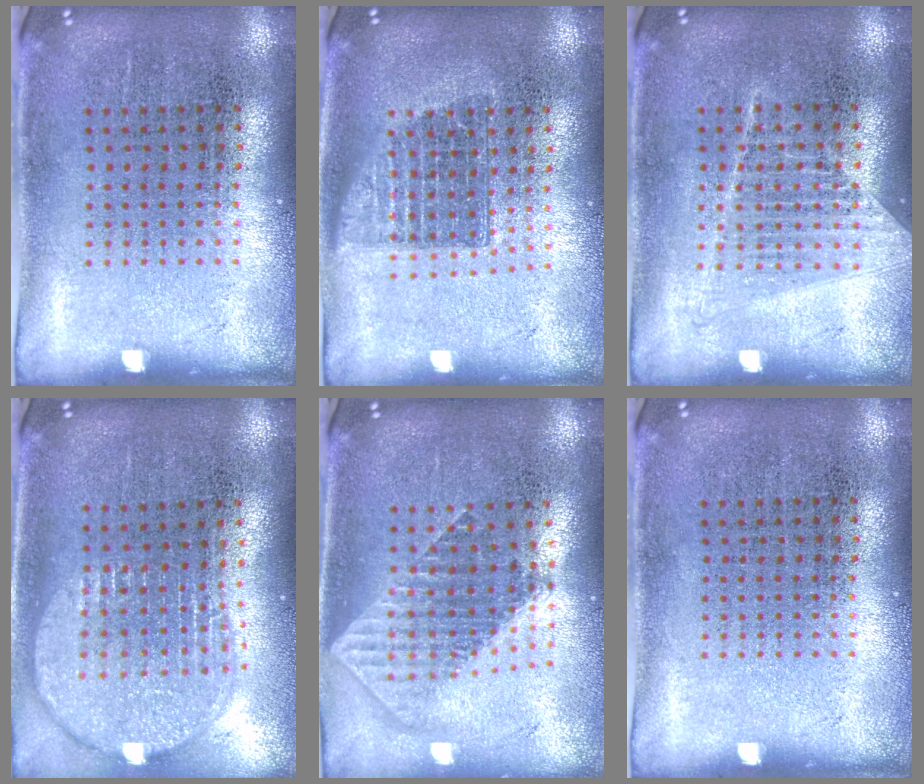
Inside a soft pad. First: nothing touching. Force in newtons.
{"total": 1.4, "press": 1.1, "slide": 0.8}
{"total": 1.2, "press": 1.1, "slide": 0.4}
{"total": 2.0, "press": 1.7, "slide": 1.1}
{"total": 1.9, "press": 1.5, "slide": 1.2}
{"total": 0.0}